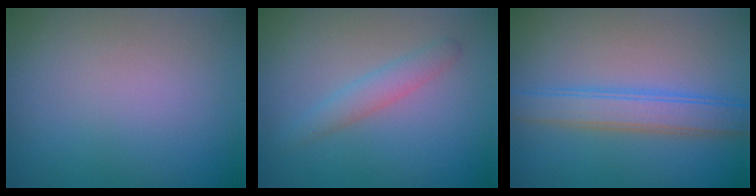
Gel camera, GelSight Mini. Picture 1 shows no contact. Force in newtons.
{"total": 2.1, "press": 2.1, "slide": 0.1}
{"total": 3.9, "press": 3.9, "slide": 0.1}